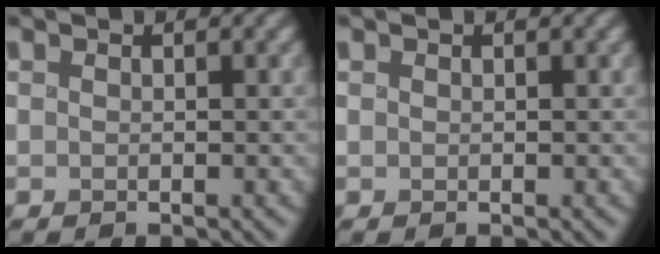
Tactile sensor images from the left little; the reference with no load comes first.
{"total": 0.0}